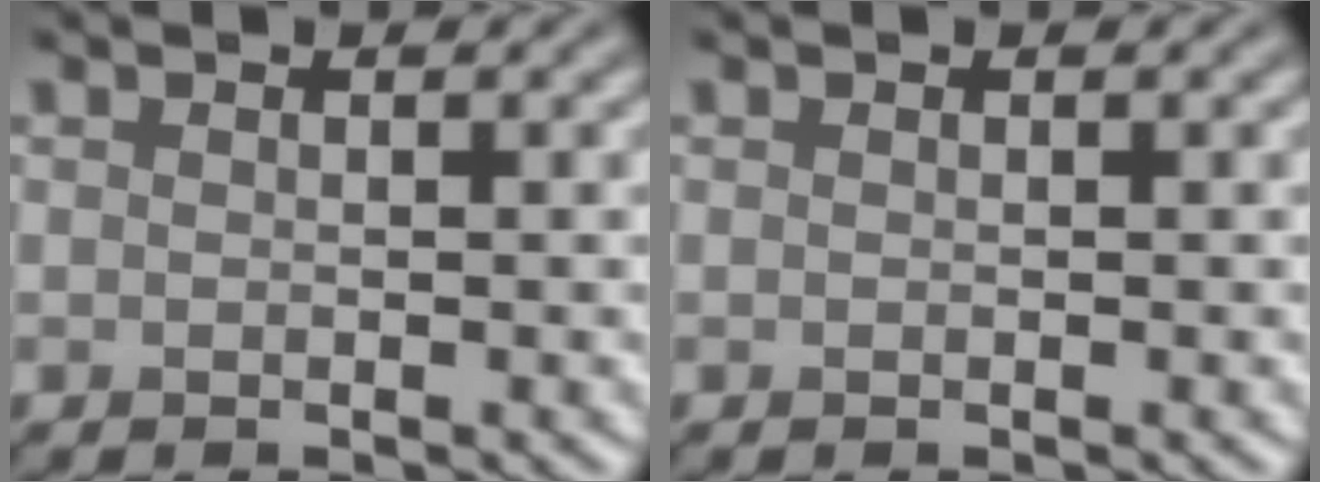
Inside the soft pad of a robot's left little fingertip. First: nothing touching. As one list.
[{"total": 0.0}]